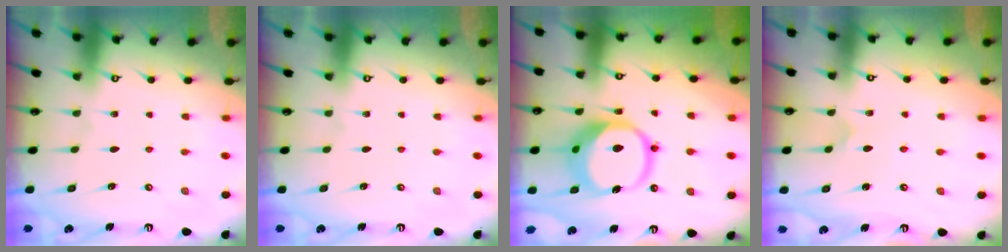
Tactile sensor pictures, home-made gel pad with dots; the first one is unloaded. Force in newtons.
{"total": 0.0}
{"total": 15.2, "press": 15.1, "slide": 1.8}
{"total": 2.9, "press": 2.9, "slide": 0.2}